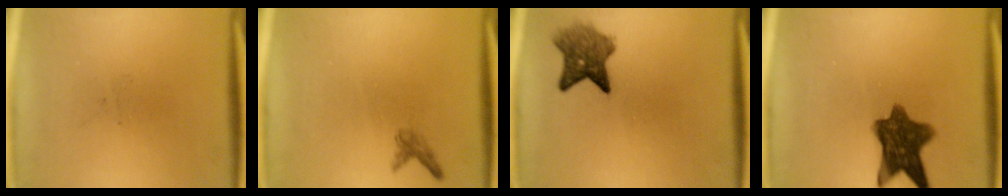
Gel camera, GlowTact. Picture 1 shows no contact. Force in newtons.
{"total": 1.1}
{"total": 5.8}
{"total": 9.5}